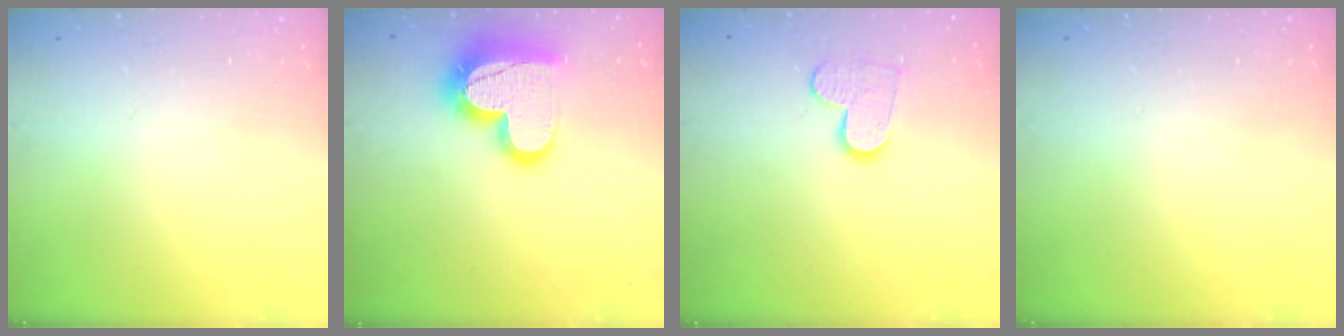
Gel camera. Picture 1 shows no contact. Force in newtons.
{"total": 18.9, "press": 18.9, "slide": 1.4}
{"total": 8.9, "press": 8.9, "slide": 0.7}
{"total": 0.0}